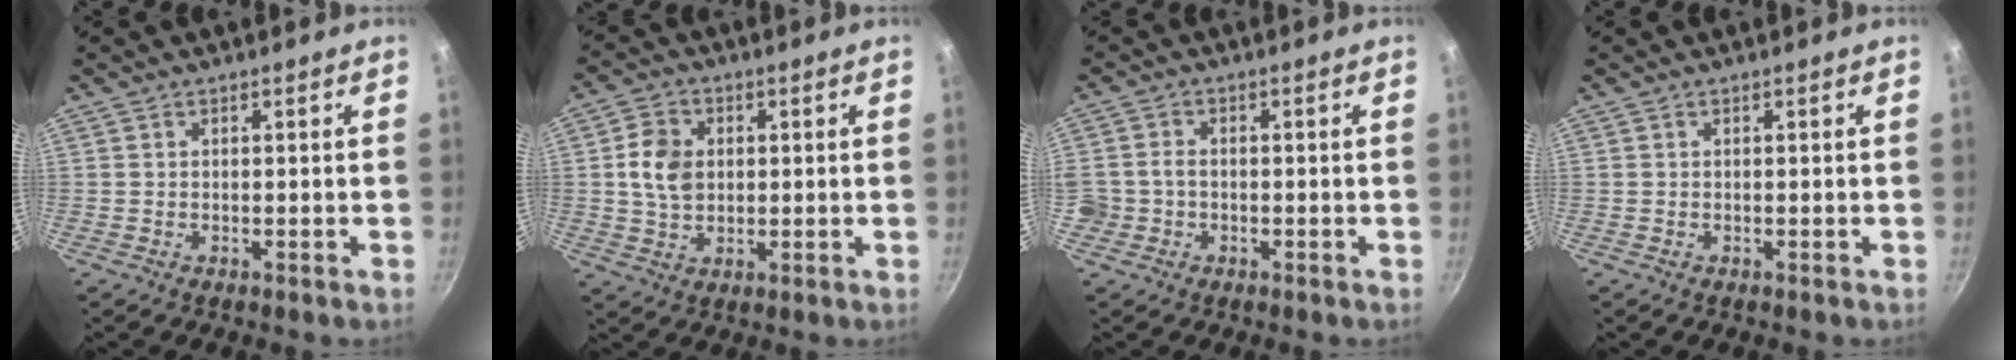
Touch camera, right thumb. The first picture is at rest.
{"total": 7.8, "force": [1.0, 5.9, 5.0], "torque": [-0.077, 0.003, 0.016]}
{"total": 3.8, "force": [-0.8, 3.3, 1.6], "torque": [-0.021, 0.018, -0.016]}
{"total": 0.0}